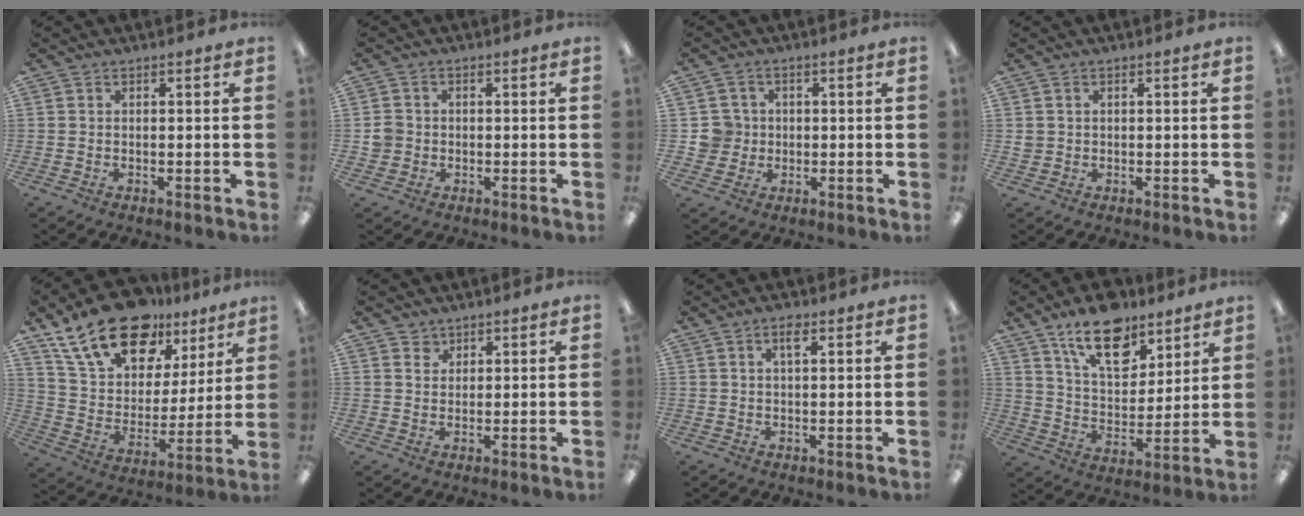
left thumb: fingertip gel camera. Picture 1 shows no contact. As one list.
[{"total": 2.9, "force": [-0.4, 2.9, 0.5], "torque": [-0.011, 0.006, -0.010]}, {"total": 5.7, "force": [0.4, 5.6, 0.8], "torque": [-0.015, 0.009, 0.009]}, {"total": 1.4, "force": [0.4, 1.3, 0.3], "torque": [-0.007, 0.004, 0.006]}, {"total": 21.2, "force": [14.8, 11.3, 10.2], "torque": [-0.186, -0.083, 0.267]}, {"total": 2.3, "force": [1.6, 1.6, 0.0], "torque": [0.004, -0.003, 0.030]}, {"total": 2.6, "force": [1.4, 0.9, 2.0], "torque": [-0.036, 0.003, 0.021]}, {"total": 16.1, "force": [11.2, 8.1, 8.3], "torque": [-0.130, -0.057, 0.198]}]